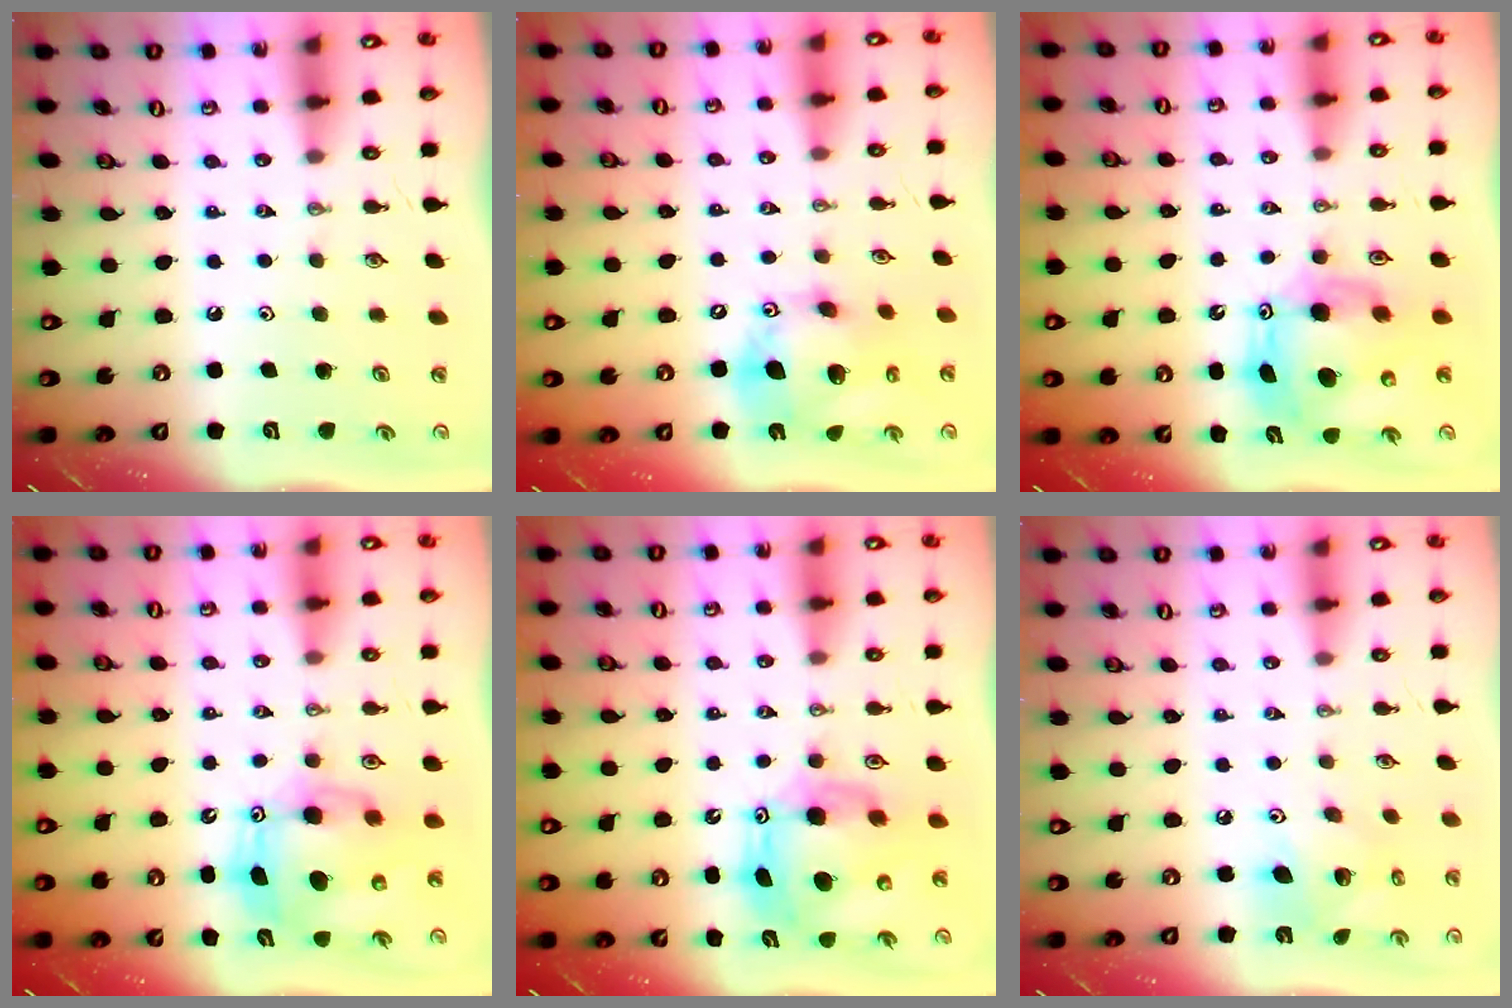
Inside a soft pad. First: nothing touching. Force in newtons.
{"total": 16.0, "press": 15.7, "slide": 2.9}
{"total": 12.5, "press": 12.4, "slide": 1.2}
{"total": 11.7, "press": 11.5, "slide": 2.4}
{"total": 12.5, "press": 12.4, "slide": 1.2}
{"total": 10.5, "press": 10.5, "slide": 1.0}